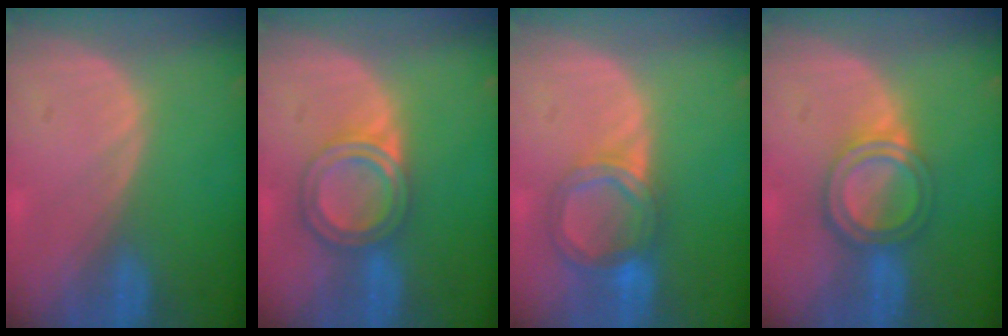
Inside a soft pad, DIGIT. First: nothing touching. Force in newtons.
{"total": 6.1, "press": 5.5, "slide": 2.6}
{"total": 6.4, "press": 5.6, "slide": 3.0}
{"total": 6.2, "press": 5.3, "slide": 3.1}